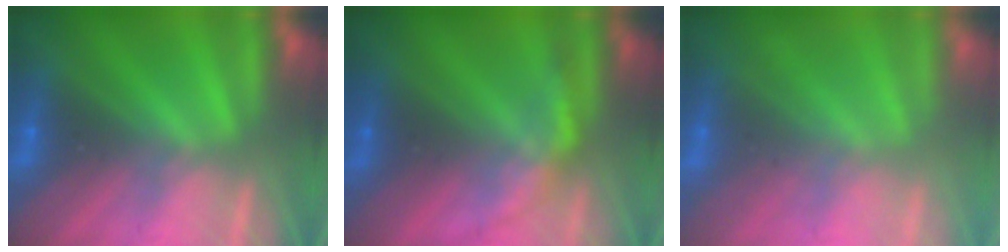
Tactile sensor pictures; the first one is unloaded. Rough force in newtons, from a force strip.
{"total": 2.2}
{"total": 2.0}